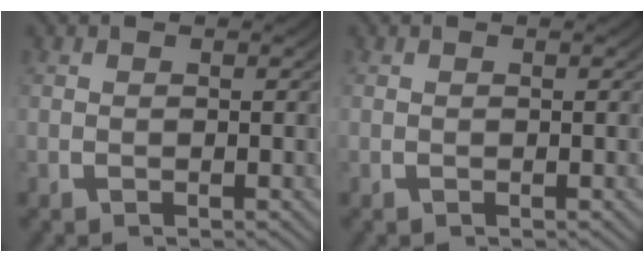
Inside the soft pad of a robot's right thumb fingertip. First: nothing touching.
{"total": 0.0}